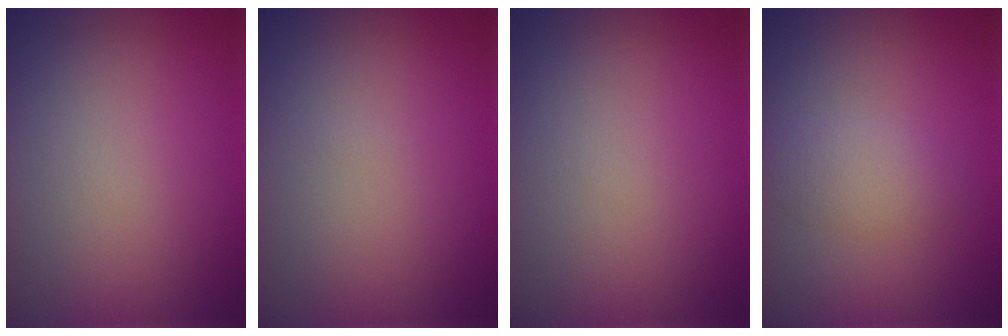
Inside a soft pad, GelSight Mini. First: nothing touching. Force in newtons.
{"total": 0.0}
{"total": 0.0}
{"total": 2.3, "press": 2.3, "slide": 0.1}